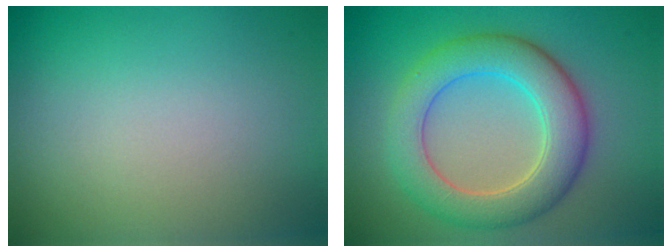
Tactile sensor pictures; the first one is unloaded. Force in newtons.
{"total": 6.8, "press": 6.8, "slide": 0.2}